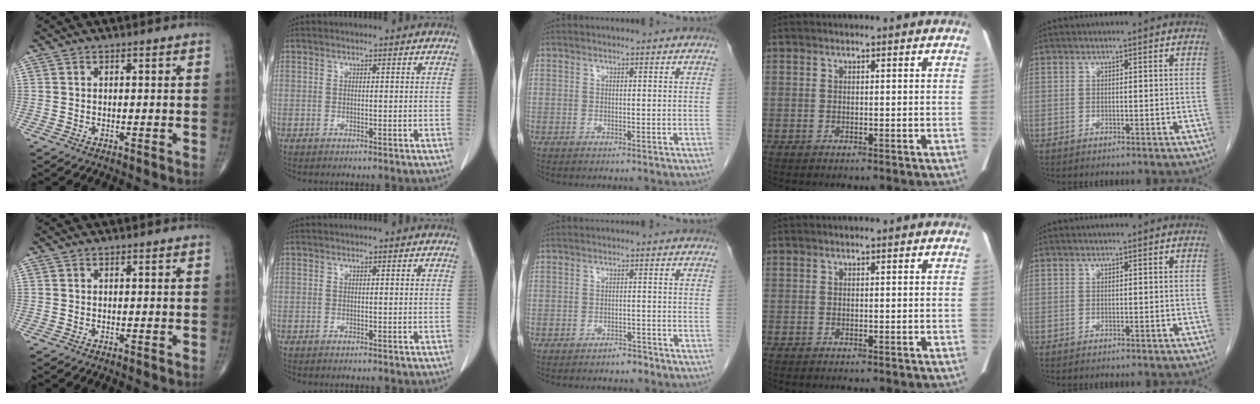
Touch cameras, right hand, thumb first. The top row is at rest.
{"middle": {"total": 1.6, "force": [-1.4, 0.5, 0.5], "torque": [-0.013, -0.001, -0.018]}}